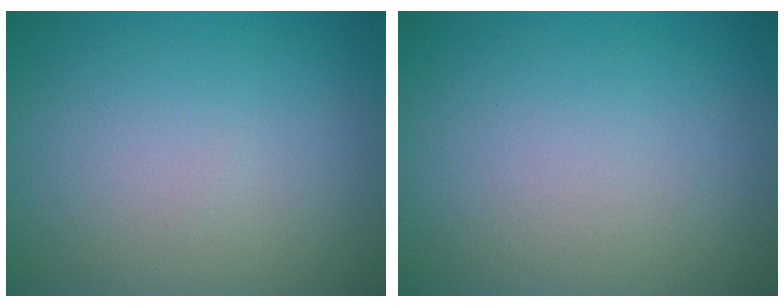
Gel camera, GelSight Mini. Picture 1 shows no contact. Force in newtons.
{"total": 0.0}